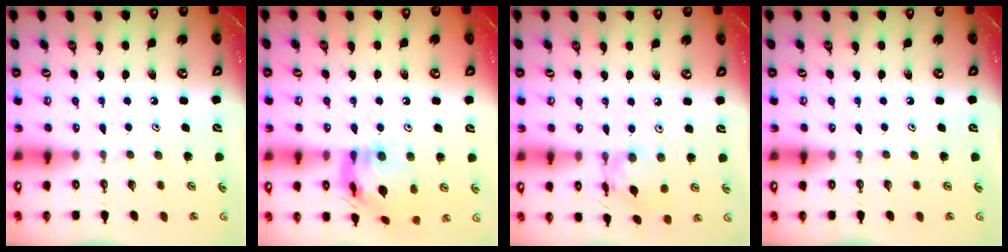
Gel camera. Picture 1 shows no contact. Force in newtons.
{"total": 15.4, "press": 15.3, "slide": 1.8}
{"total": 10.5, "press": 10.5, "slide": 0.9}
{"total": 0.0}